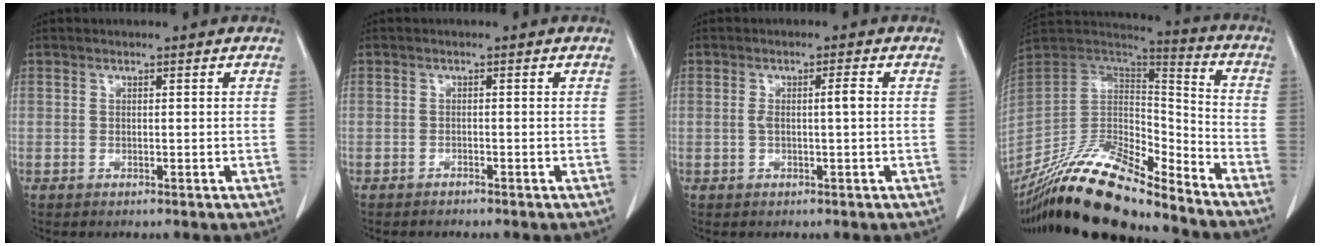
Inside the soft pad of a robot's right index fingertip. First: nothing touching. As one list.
[{"total": 0.9, "force": [-0.9, 0.0, 0.2], "torque": [-0.002, 0.002, -0.011]}, {"total": 2.5, "force": [0.0, 0.1, 2.5], "torque": [-0.046, 0.007, 0.006]}, {"total": 22.2, "force": [-19.1, 4.5, 10.4], "torque": [-0.218, 0.001, -0.344]}]